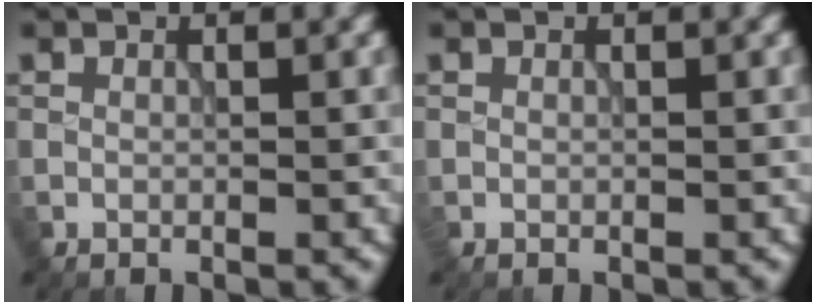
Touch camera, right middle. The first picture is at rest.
{"total": 0.0}